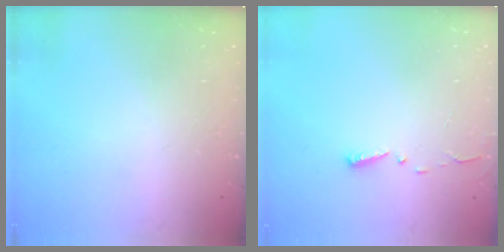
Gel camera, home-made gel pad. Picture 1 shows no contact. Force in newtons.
{"total": 3.0, "press": 2.9, "slide": 0.3}